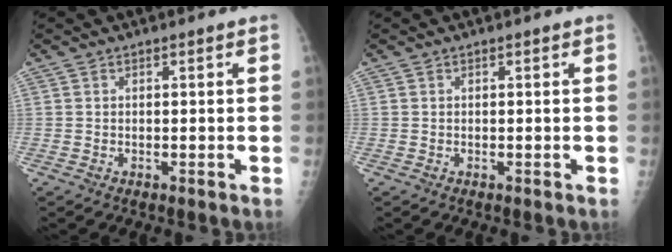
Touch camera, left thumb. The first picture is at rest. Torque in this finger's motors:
{"motor_torque": [0.04, 0.00, 0.00, 0.00, 0.00]}